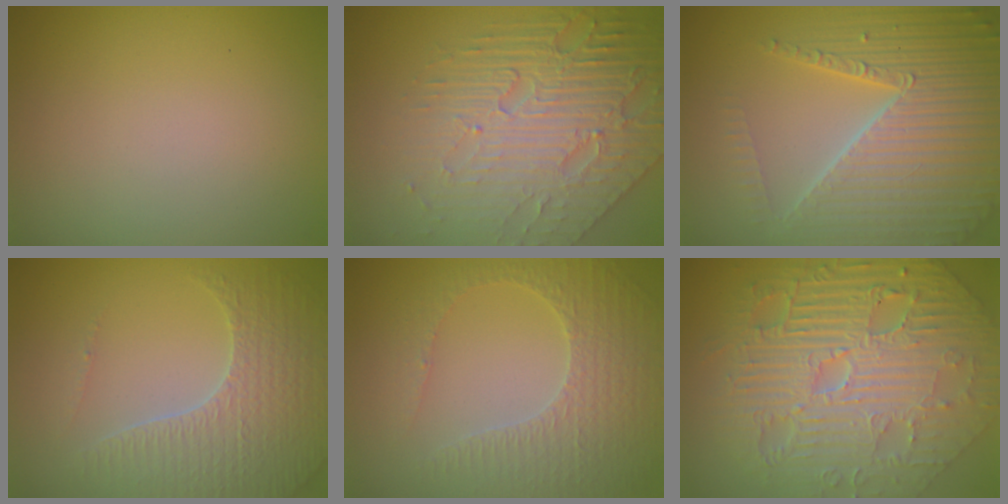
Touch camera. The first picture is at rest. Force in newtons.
{"total": 7.9, "press": 5.6, "slide": 5.7}
{"total": 7.0, "press": 6.8, "slide": 1.5}
{"total": 4.6, "press": 4.2, "slide": 1.9}
{"total": 3.4, "press": 3.2, "slide": 1.4}
{"total": 11.9, "press": 7.8, "slide": 9.0}